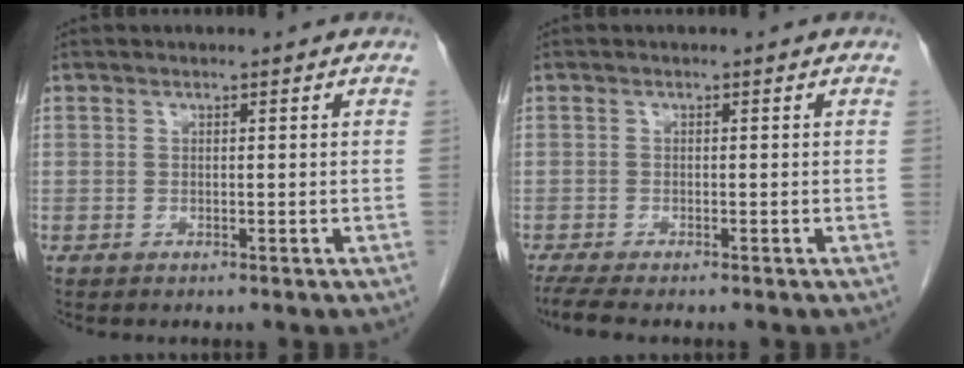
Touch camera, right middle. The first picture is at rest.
{"total": 3.5, "force": [-2.9, 0.3, 2.0], "torque": [-0.040, -0.010, -0.046]}